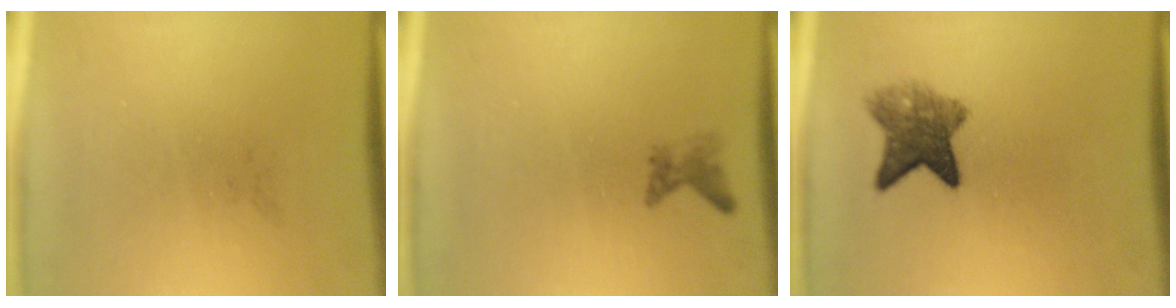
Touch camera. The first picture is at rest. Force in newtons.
{"total": 1.2}
{"total": 5.9}